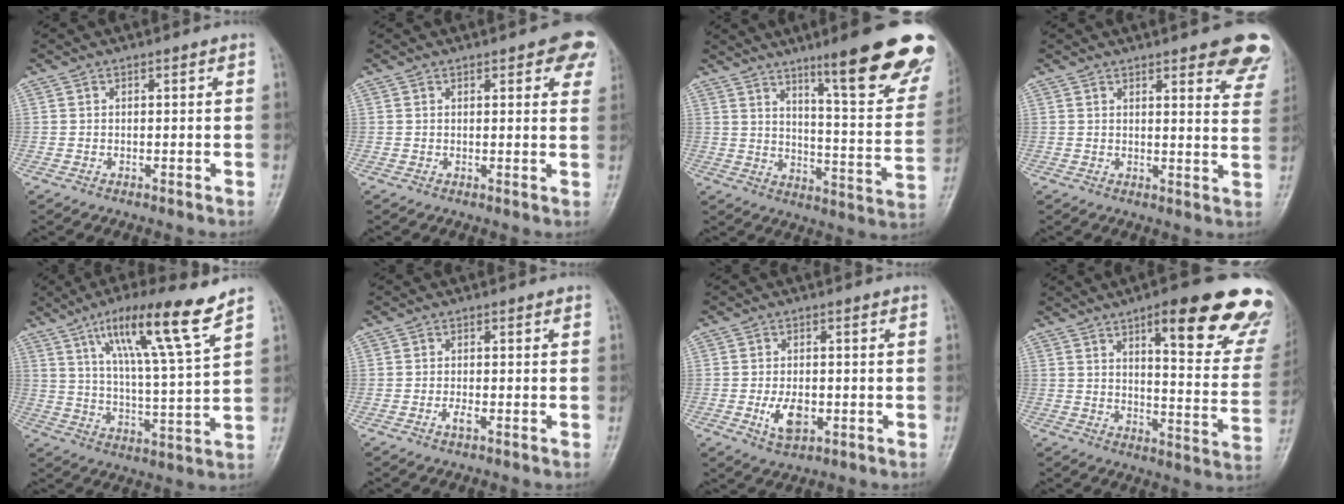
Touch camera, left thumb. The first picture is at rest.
{"total": 6.9, "force": [3.8, 2.5, 5.1], "torque": [-0.032, -0.008, 0.037]}
{"total": 23.7, "force": [14.8, 3.5, 18.1], "torque": [-0.214, -0.074, 0.209]}
{"total": 13.3, "force": [8.9, 3.5, 9.1], "torque": [-0.076, -0.040, 0.090]}
{"total": 15.4, "force": [9.3, 0.8, 12.2], "torque": [-0.204, -0.042, 0.158]}
{"total": 1.6, "force": [-0.6, 0.5, 1.5], "torque": [-0.024, 0.002, -0.009]}
{"total": 5.4, "force": [-1.3, 3.1, 4.2], "torque": [-0.071, -0.003, -0.018]}
{"total": 23.9, "force": [14.9, 6.0, 17.8], "torque": [-0.191, -0.059, 0.185]}